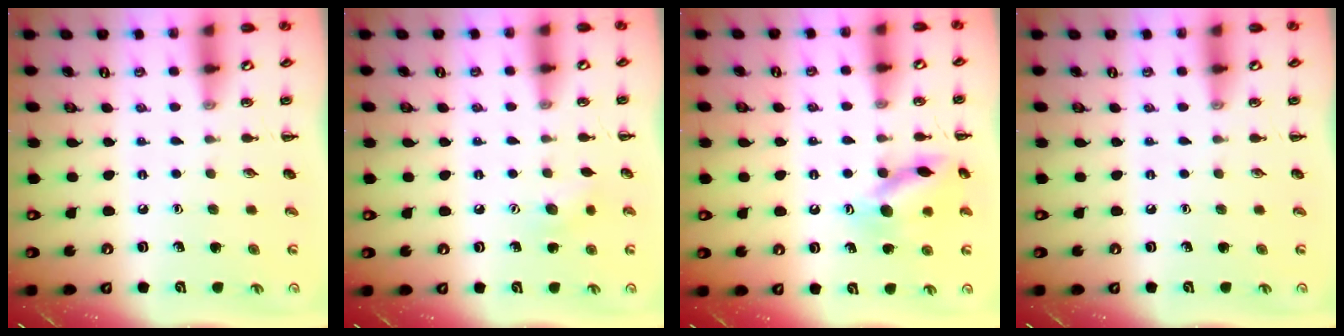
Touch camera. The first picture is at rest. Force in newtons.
{"total": 6.5, "press": 6.3, "slide": 1.6}
{"total": 13.2, "press": 13.1, "slide": 1.1}
{"total": 0.0}